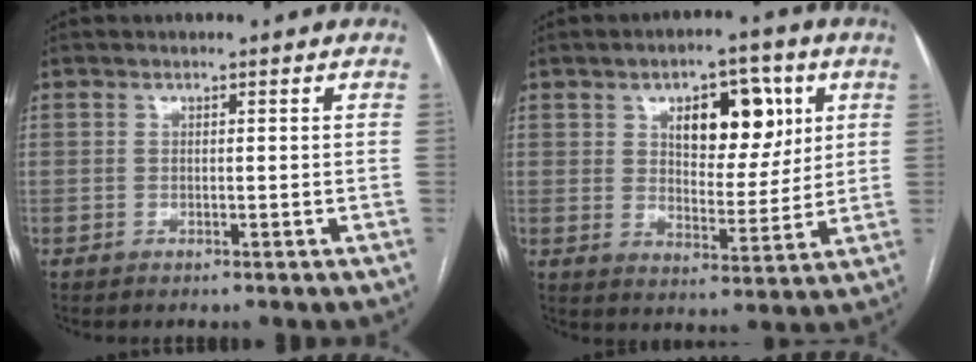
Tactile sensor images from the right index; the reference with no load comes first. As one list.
[{"total": 11.2, "force": [4.4, 5.4, 8.8], "torque": [-0.123, 0.013, 0.073]}]